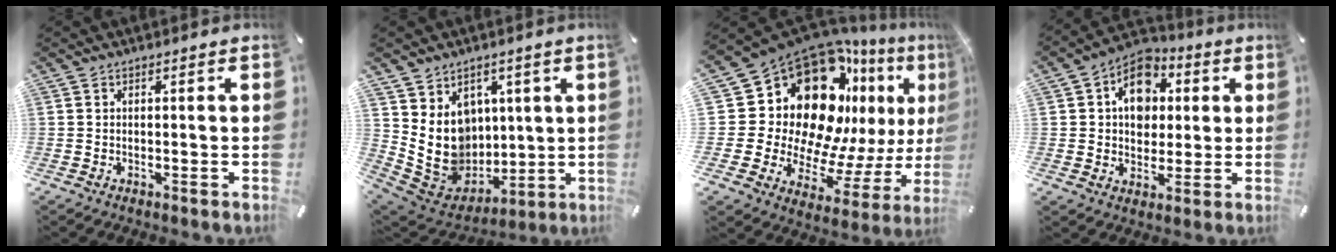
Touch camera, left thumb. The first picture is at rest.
{"total": 14.0, "force": [2.7, 12.3, 6.1], "torque": [-0.127, -0.033, 0.063]}
{"total": 26.7, "force": [10.4, 17.7, 17.0], "torque": [-0.286, -0.128, 0.219]}
{"total": 11.2, "force": [2.2, 9.4, 5.6], "torque": [-0.074, -0.001, 0.041]}